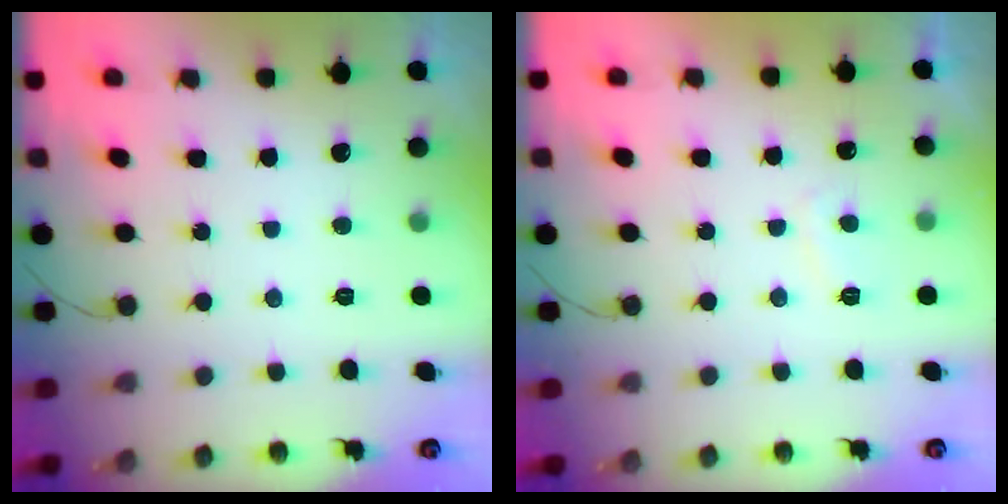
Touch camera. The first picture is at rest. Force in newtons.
{"total": 2.6, "press": 2.5, "slide": 0.8}